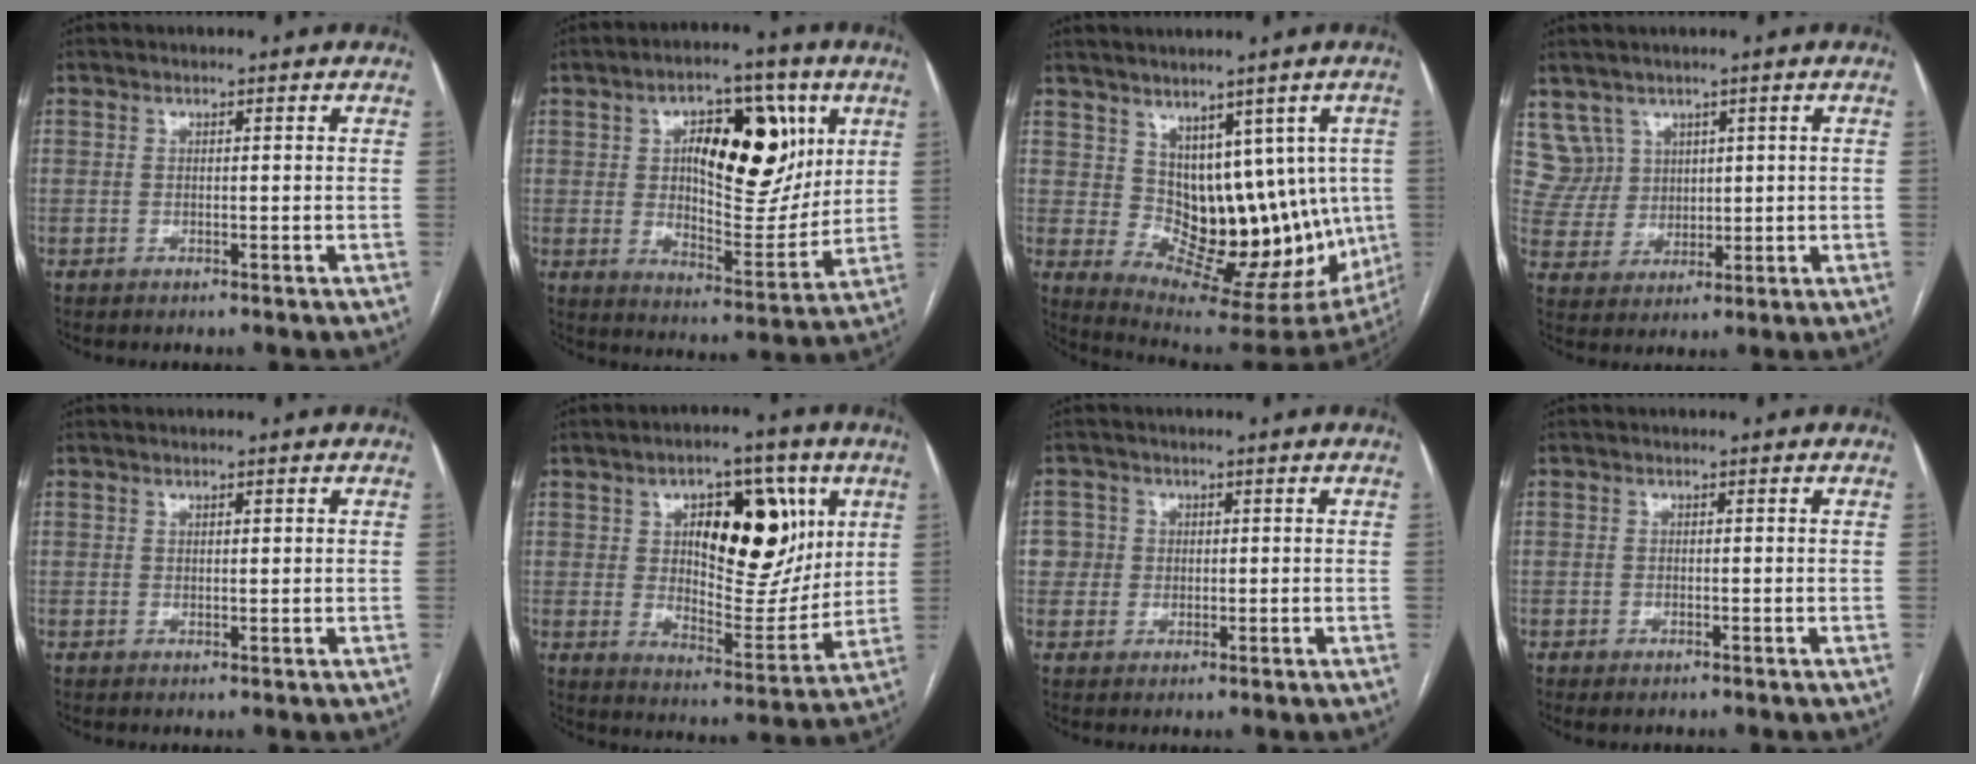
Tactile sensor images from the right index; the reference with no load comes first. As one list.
[{"total": 17.4, "force": [5.0, 7.6, 14.8], "torque": [-0.212, 0.014, 0.083]}, {"total": 13.6, "force": [2.2, 8.5, 10.4], "torque": [-0.116, 0.010, 0.060]}, {"total": 5.9, "force": [3.4, 4.9, -0.4], "torque": [0.010, 0.017, 0.078]}, {"total": 0.9, "force": [0.4, 0.3, 0.7], "torque": [-0.009, -0.001, 0.006]}, {"total": 16.9, "force": [5.3, 7.5, 14.2], "torque": [-0.195, 0.010, 0.089]}, {"total": 3.6, "force": [0.3, 3.6, 0.0], "torque": [0.017, 0.013, 0.004]}, {"total": 1.1, "force": [-0.7, 0.4, 0.8], "torque": [-0.012, -0.002, -0.006]}]